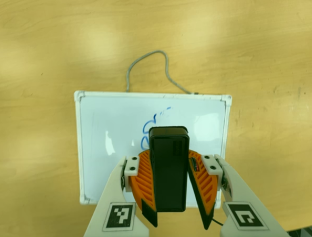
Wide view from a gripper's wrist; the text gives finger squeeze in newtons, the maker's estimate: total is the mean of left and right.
{"total": 9.5, "left": 9.3, "right": 9.7}